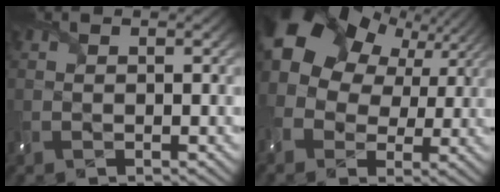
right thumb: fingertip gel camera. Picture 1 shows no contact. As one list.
[{"total": 16.5, "force": [4.7, 12.0, 10.4], "torque": [-0.232, 0.027, 0.080]}]